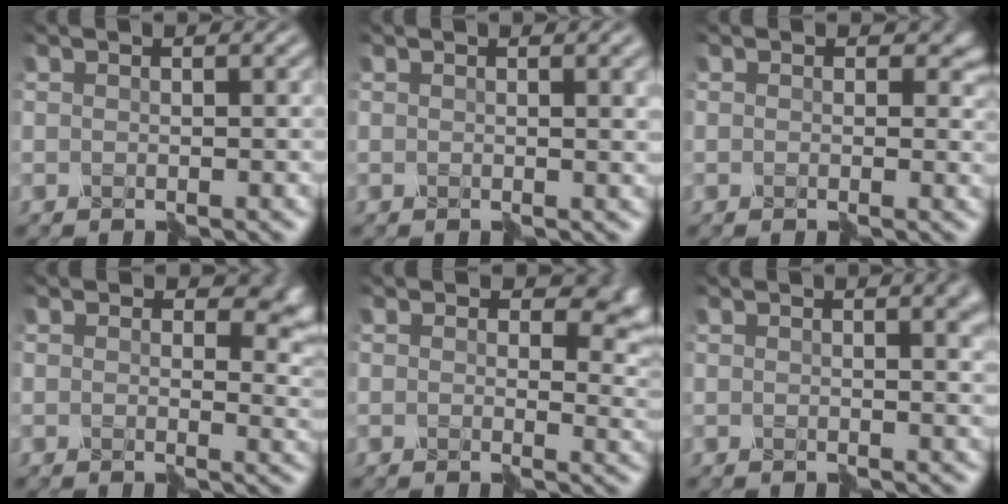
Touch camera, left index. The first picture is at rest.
{"total": 3.5, "force": [1.2, 1.4, 2.9], "torque": [-0.024, 0.003, 0.020]}
{"total": 2.3, "force": [0.3, 2.1, 1.0], "torque": [-0.006, 0.001, 0.000]}
{"total": 4.7, "force": [1.5, 3.3, 3.0], "torque": [-0.030, -0.005, 0.018]}
{"total": 5.3, "force": [1.7, 3.7, 3.4], "torque": [-0.033, -0.007, 0.021]}
{"total": 5.1, "force": [1.9, 2.5, 4.1], "torque": [-0.024, 0.005, 0.026]}